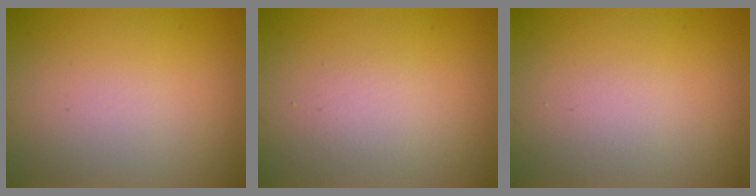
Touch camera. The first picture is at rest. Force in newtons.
{"total": 1.3, "press": 1.3, "slide": 0.1}
{"total": 0.0}